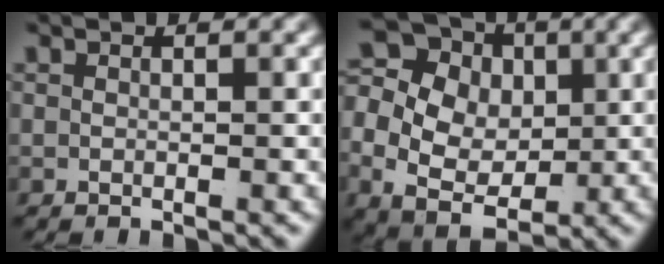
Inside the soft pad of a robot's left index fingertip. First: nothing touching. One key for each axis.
{"total": 15.2, "fx": 0.7, "fy": 12.7, "fz": 8.4, "tx": -0.169, "ty": -0.027, "tz": 0.001}